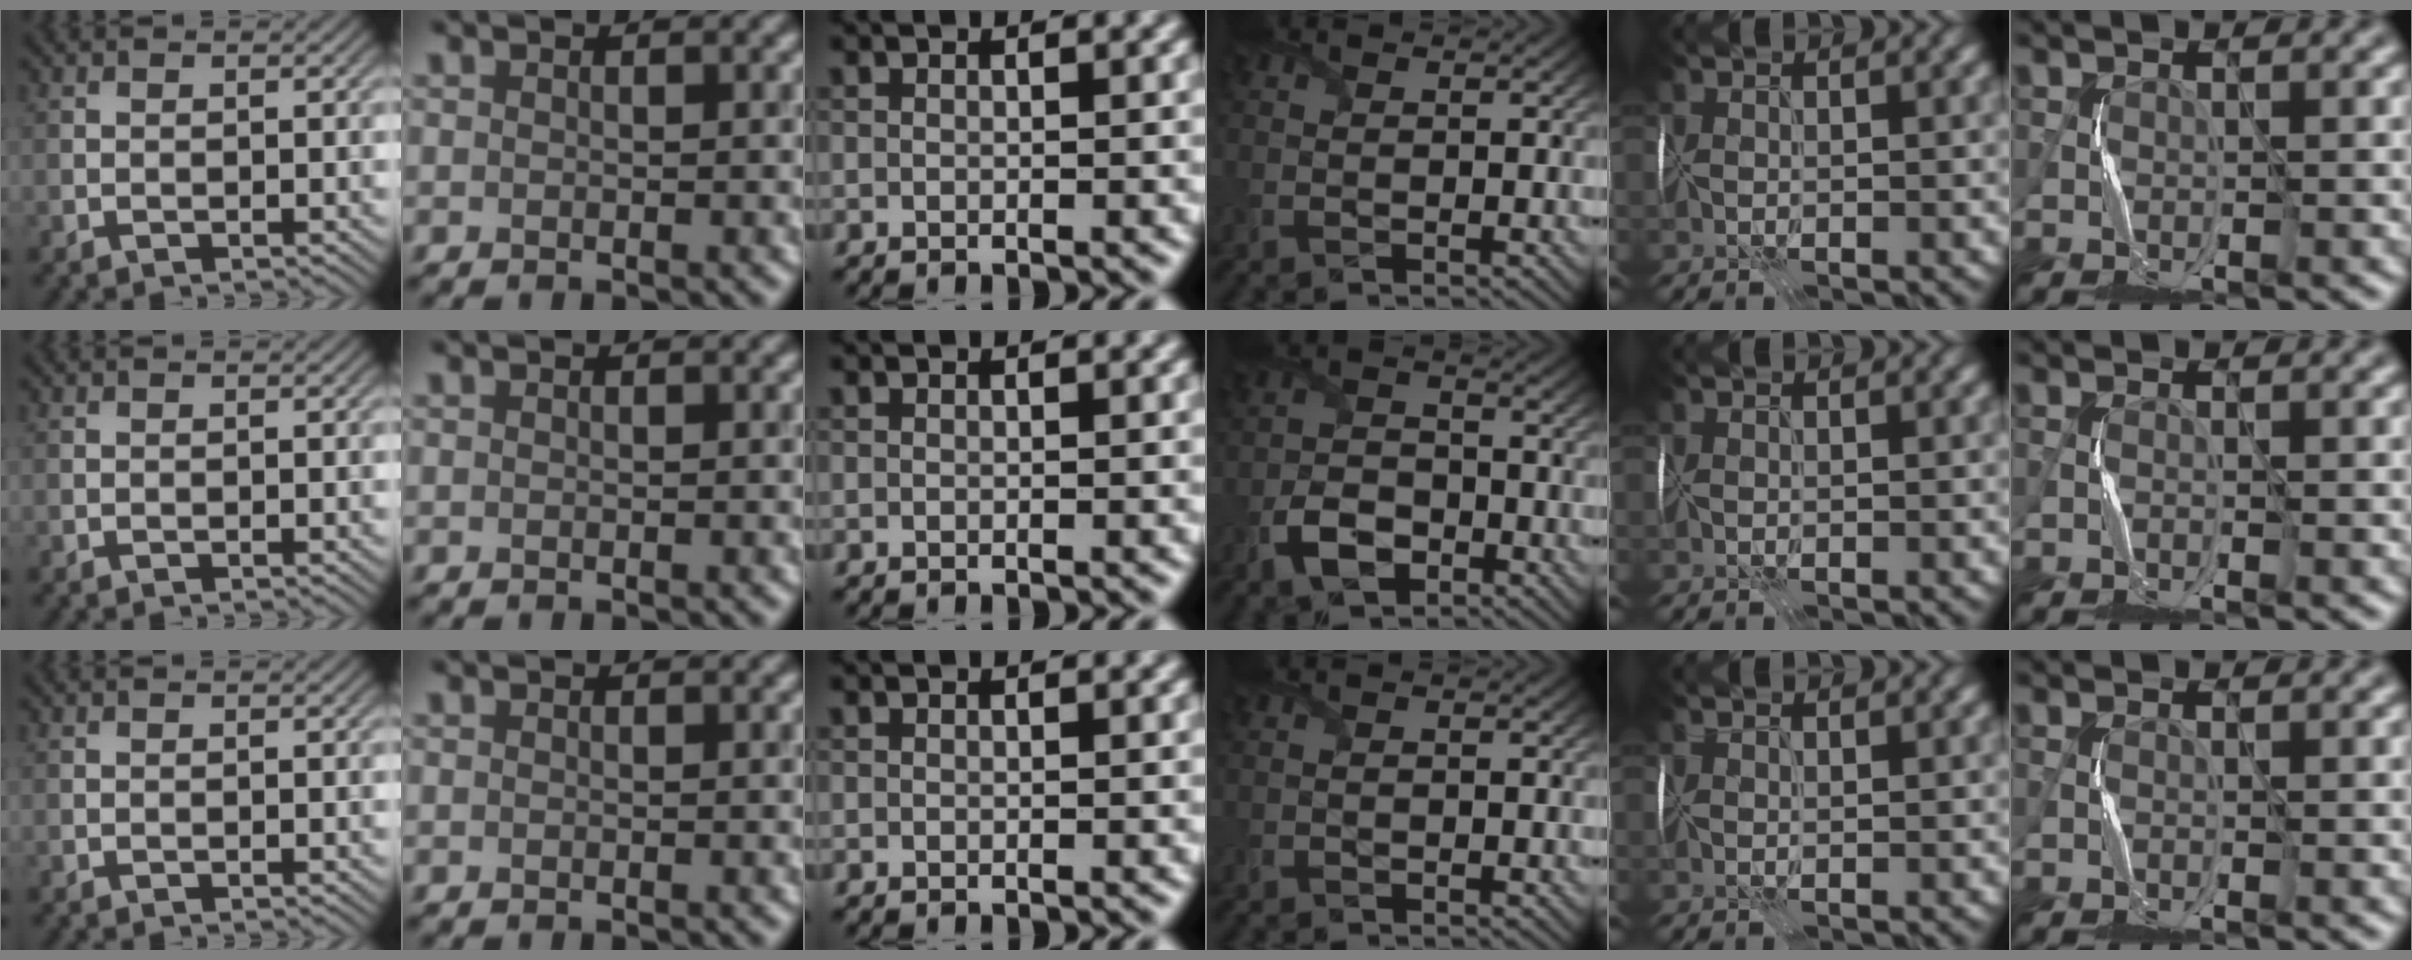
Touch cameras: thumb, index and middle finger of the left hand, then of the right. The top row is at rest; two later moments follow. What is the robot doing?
{"motion": "wrap", "object": "plastic wrap"}